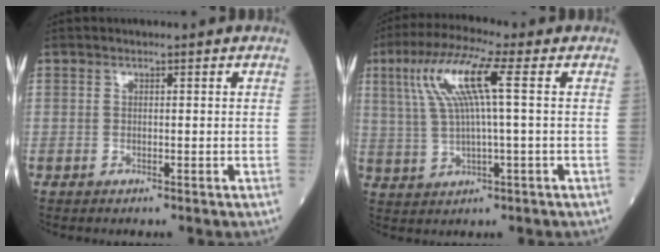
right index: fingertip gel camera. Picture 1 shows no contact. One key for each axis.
{"total": 10.0, "fx": 2.8, "fy": 0.4, "fz": 9.6, "tx": -0.200, "ty": 0.021, "tz": 0.054}